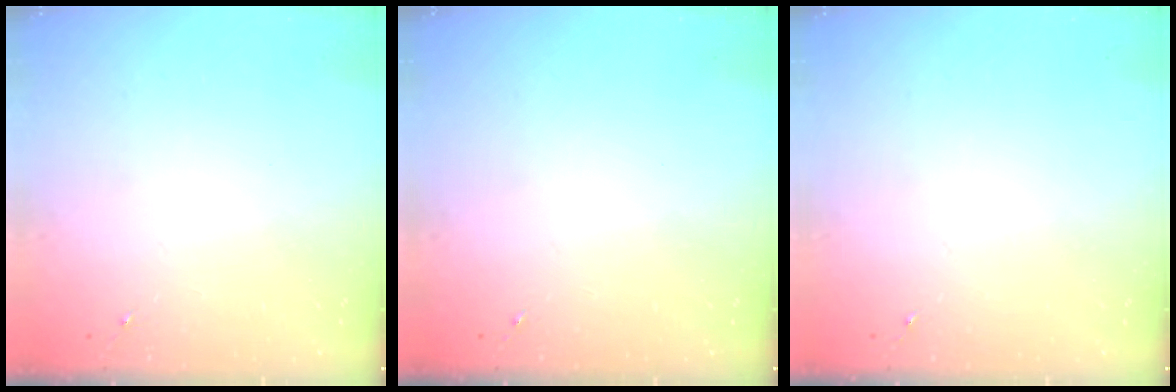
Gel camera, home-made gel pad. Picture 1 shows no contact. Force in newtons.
{"total": 0.0}
{"total": 0.0}